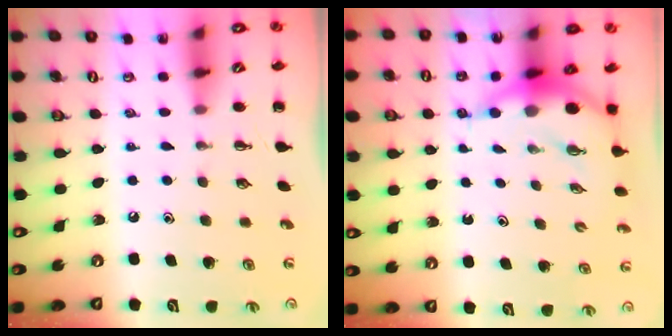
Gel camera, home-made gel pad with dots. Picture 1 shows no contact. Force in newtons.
{"total": 6.4, "press": 6.3, "slide": 1.2}